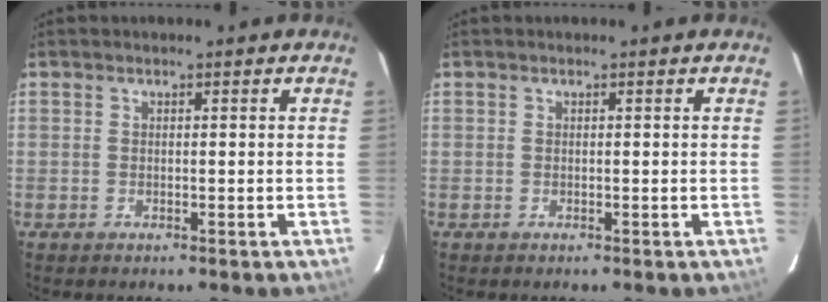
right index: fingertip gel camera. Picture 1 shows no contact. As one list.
[{"total": 0.0}]